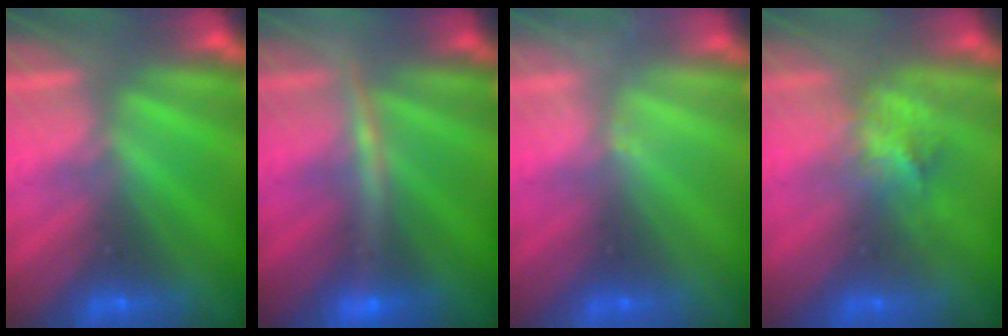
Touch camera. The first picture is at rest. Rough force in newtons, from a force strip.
{"total": 2.5}
{"total": 2.4}
{"total": 2.7}